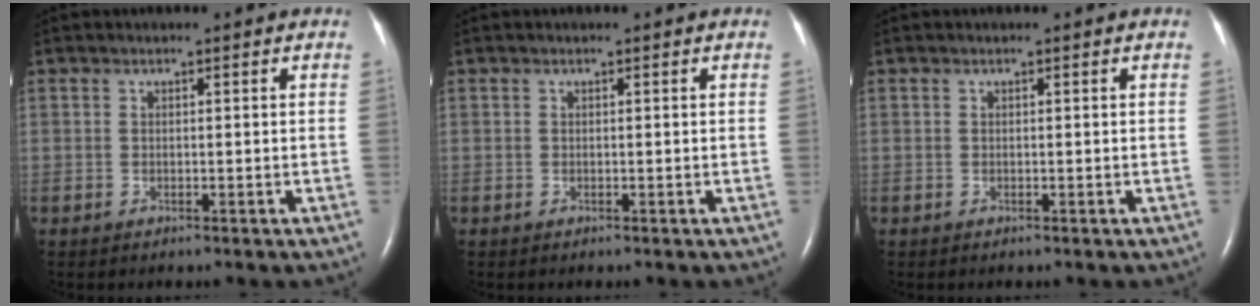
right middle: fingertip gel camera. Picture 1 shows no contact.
{"total": 0.0}
{"total": 0.0}